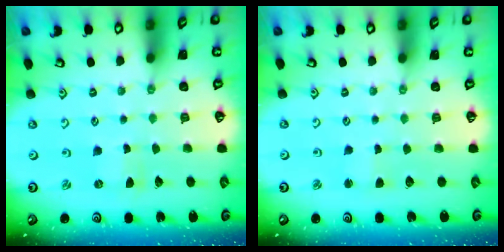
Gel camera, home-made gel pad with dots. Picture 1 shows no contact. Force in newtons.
{"total": 1.2, "press": 1.2, "slide": 0.2}